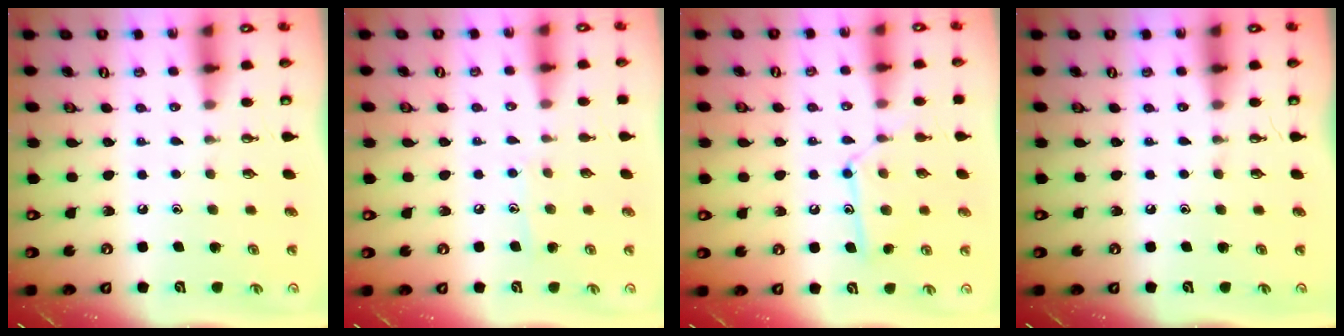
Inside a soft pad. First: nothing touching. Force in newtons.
{"total": 6.3, "press": 6.3, "slide": 0.5}
{"total": 12.5, "press": 12.5, "slide": 0.9}
{"total": 0.0}